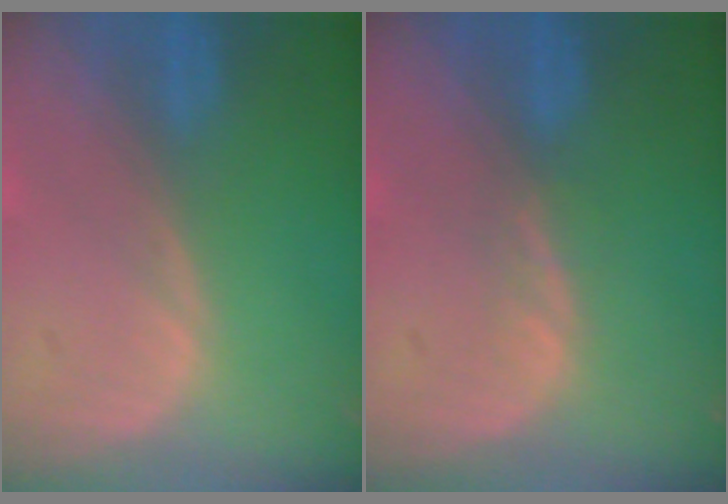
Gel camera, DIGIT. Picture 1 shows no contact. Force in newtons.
{"total": 1.5, "press": 1.5, "slide": 0.2}